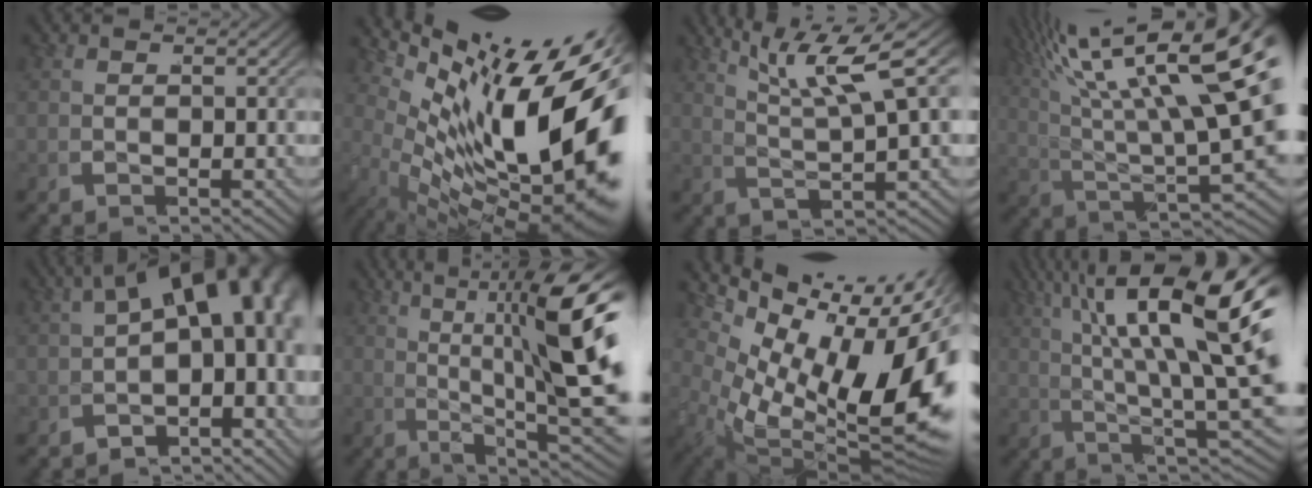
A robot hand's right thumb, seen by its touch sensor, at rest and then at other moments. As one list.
[{"total": 19.3, "force": [-0.9, 10.6, 16.1], "torque": [-0.262, -0.061, 0.011]}, {"total": 6.6, "force": [2.6, 2.3, 5.6], "torque": [-0.088, 0.000, 0.040]}, {"total": 13.7, "force": [4.1, 6.8, 11.2], "torque": [-0.180, -0.002, 0.060]}, {"total": 12.0, "force": [0.4, 7.1, 9.7], "torque": [-0.129, 0.001, -0.009]}, {"total": 12.1, "force": [0.1, 4.9, 11.0], "torque": [-0.145, -0.028, 0.004]}, {"total": 20.5, "force": [-0.8, 13.0, 15.8], "torque": [-0.268, -0.060, 0.006]}, {"total": 14.3, "force": [2.9, 5.9, 12.8], "torque": [-0.182, -0.005, 0.044]}]